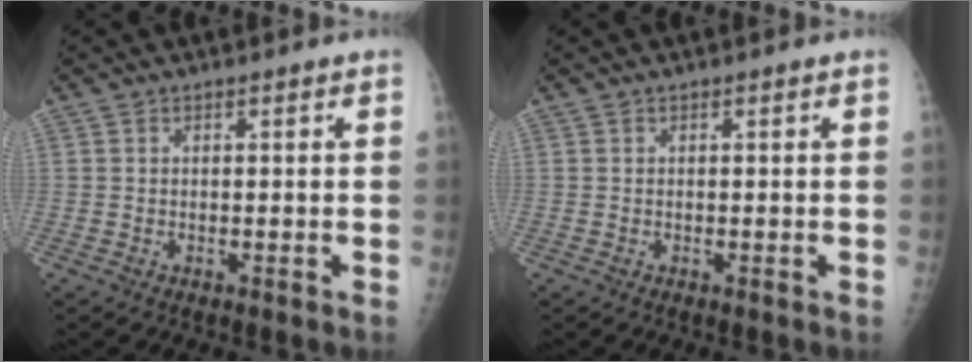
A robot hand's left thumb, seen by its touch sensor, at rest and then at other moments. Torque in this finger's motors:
{"motor_torque": [0.00, 0.00, -0.14, 0.01, 0.00]}